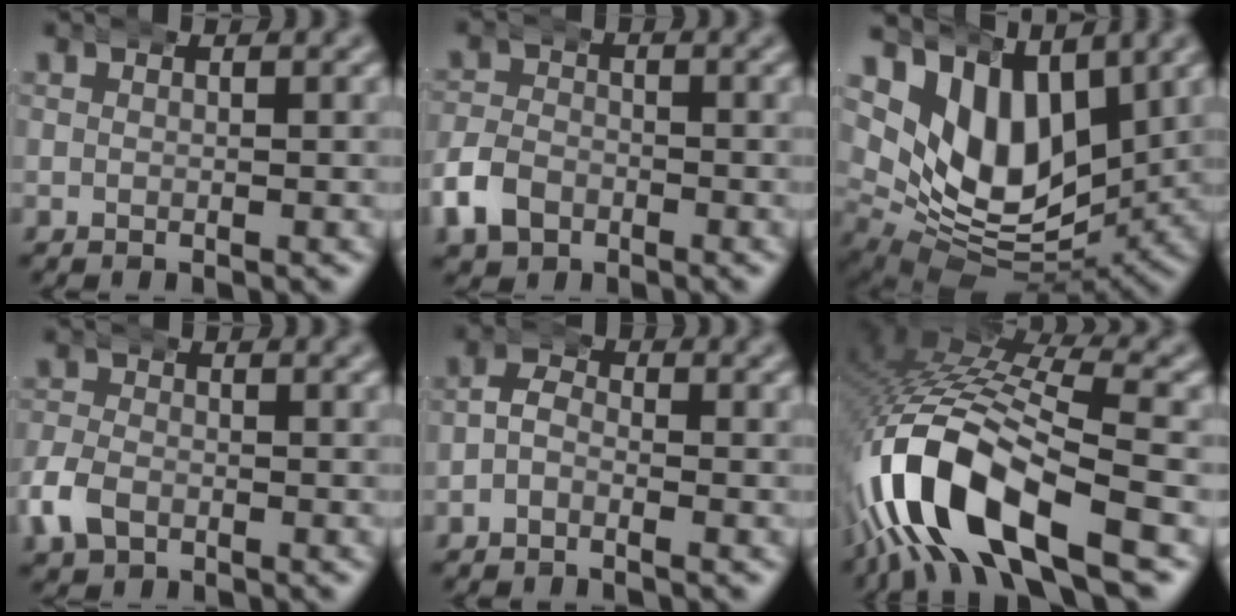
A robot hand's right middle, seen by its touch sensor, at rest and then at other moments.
{"total": 3.7, "force": [-1.8, 2.9, 1.5], "torque": [-0.037, 0.003, -0.039]}
{"total": 16.0, "force": [2.8, 11.8, 10.3], "torque": [-0.194, -0.028, 0.050]}
{"total": 3.0, "force": [-1.3, 2.3, 1.5], "torque": [-0.043, 0.001, -0.025]}
{"total": 2.7, "force": [-0.7, 2.2, 1.4], "torque": [-0.019, 0.008, -0.028]}
{"total": 13.1, "force": [-1.6, 7.3, 10.7], "torque": [-0.247, -0.016, -0.025]}